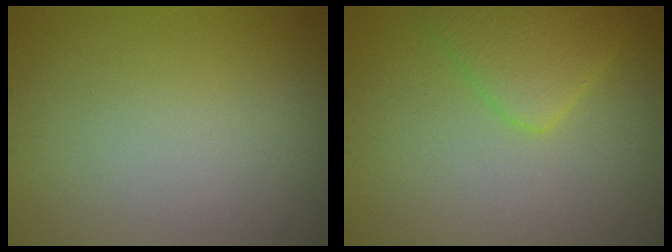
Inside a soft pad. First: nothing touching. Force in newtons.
{"total": 3.8, "press": 3.8, "slide": 0.3}